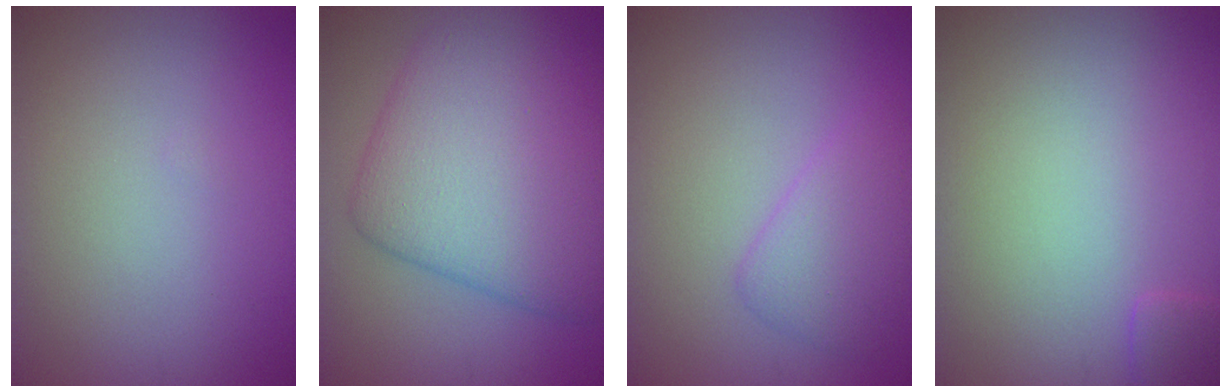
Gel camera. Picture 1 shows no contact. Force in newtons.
{"total": 10.6, "press": 10.6, "slide": 0.2}
{"total": 2.8, "press": 2.8, "slide": 0.2}
{"total": 1.1, "press": 1.1, "slide": 0.2}